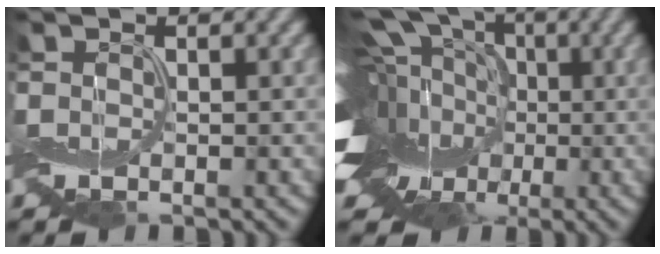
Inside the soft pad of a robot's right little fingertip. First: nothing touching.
{"total": 18.0, "force": [0.3, 13.5, 11.8], "torque": [-0.223, 0.041, -0.046]}